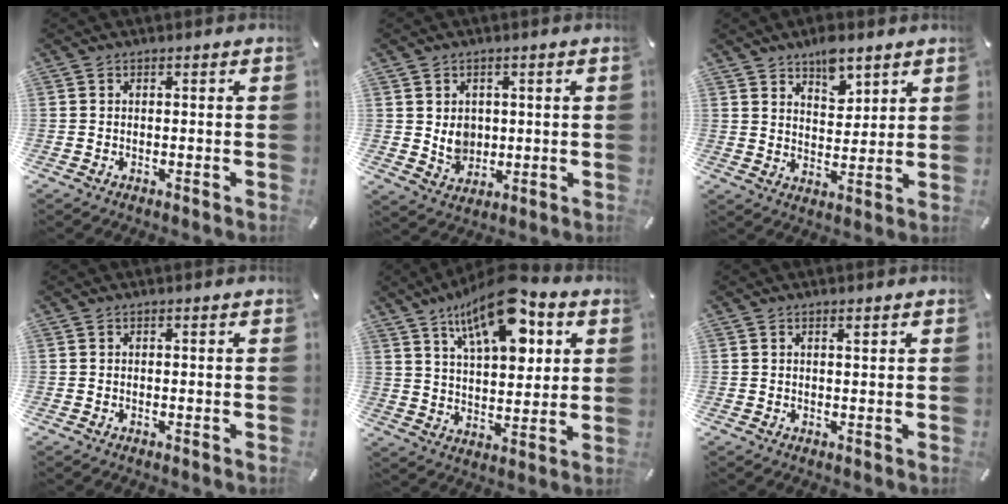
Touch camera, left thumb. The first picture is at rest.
{"total": 5.5, "force": [1.1, 5.1, 1.5], "torque": [-0.008, -0.001, 0.019]}
{"total": 7.2, "force": [5.6, 3.9, 2.5], "torque": [-0.019, -0.034, 0.096]}
{"total": 0.0}
{"total": 17.3, "force": [9.6, 7.9, 12.1], "torque": [-0.194, -0.037, 0.159]}
{"total": 1.1, "force": [0.7, 0.2, 0.8], "torque": [-0.016, 0.000, 0.012]}